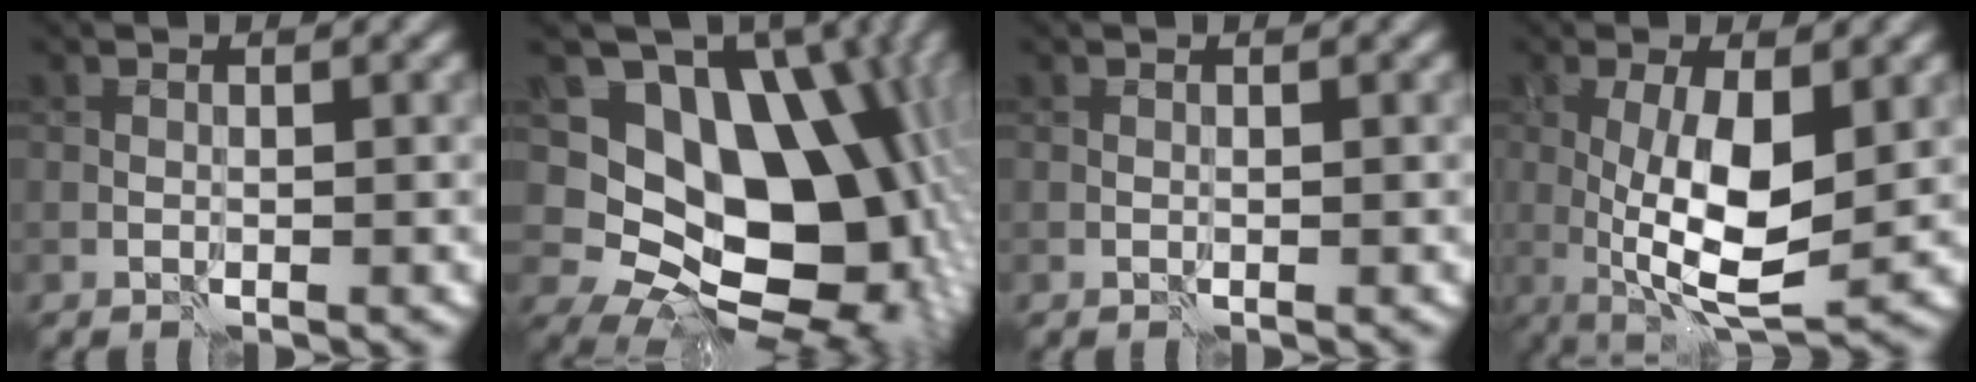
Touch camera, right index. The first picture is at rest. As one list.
[{"total": 15.1, "force": [0.9, 11.3, 9.9], "torque": [-0.127, -0.010, 0.019]}, {"total": 0.0}, {"total": 8.2, "force": [0.1, 2.8, 7.7], "torque": [-0.143, -0.009, 0.004]}]